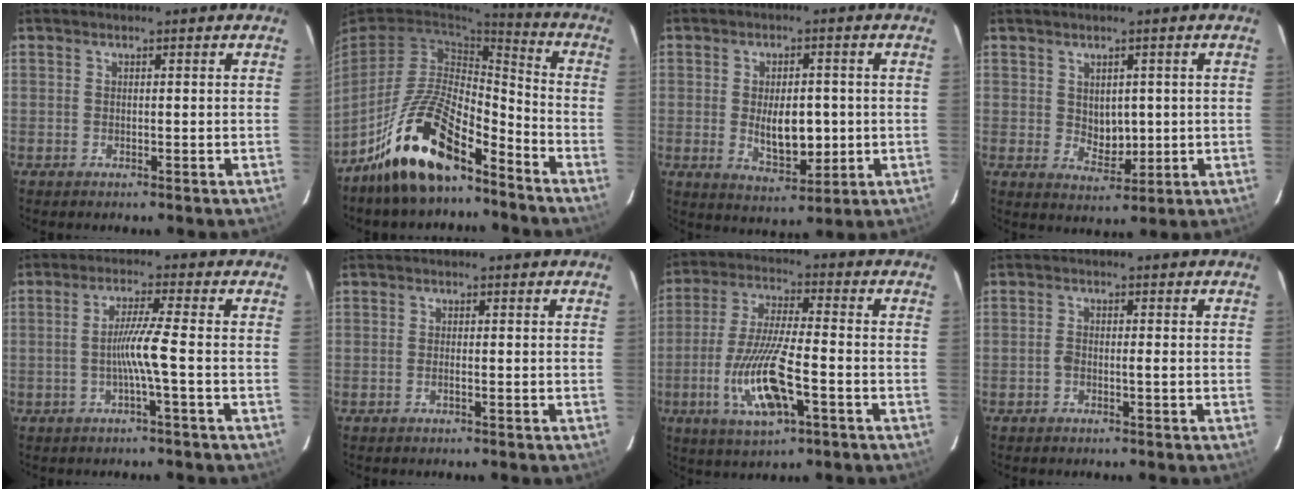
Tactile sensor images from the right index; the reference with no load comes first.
{"total": 16.1, "force": [-11.1, 4.7, 10.7], "torque": [-0.209, 0.003, -0.202]}
{"total": 7.8, "force": [-0.5, 3.6, 6.9], "torque": [-0.112, -0.006, 0.004]}
{"total": 4.3, "force": [0.6, 2.9, 3.1], "torque": [-0.044, -0.005, 0.023]}
{"total": 4.9, "force": [-1.1, -1.1, 4.7], "torque": [-0.090, 0.003, -0.021]}
{"total": 0.7, "force": [-0.3, 0.0, 0.6], "torque": [-0.015, 0.000, -0.005]}
{"total": 12.7, "force": [-4.2, 2.2, 11.8], "torque": [-0.239, -0.013, -0.075]}
{"total": 1.5, "force": [-0.6, 0.5, 1.3], "torque": [-0.023, 0.004, -0.010]}